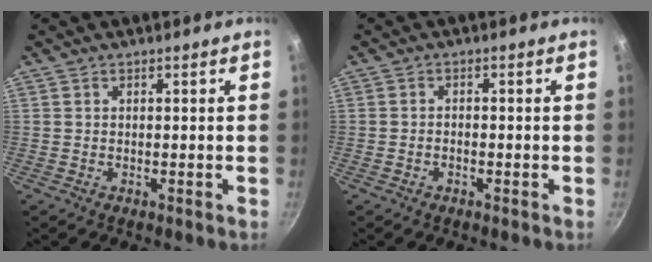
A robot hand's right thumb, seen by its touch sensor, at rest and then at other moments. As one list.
[{"total": 1.3, "force": [-0.7, 0.9, 0.8], "torque": [-0.016, 0.010, -0.014]}]